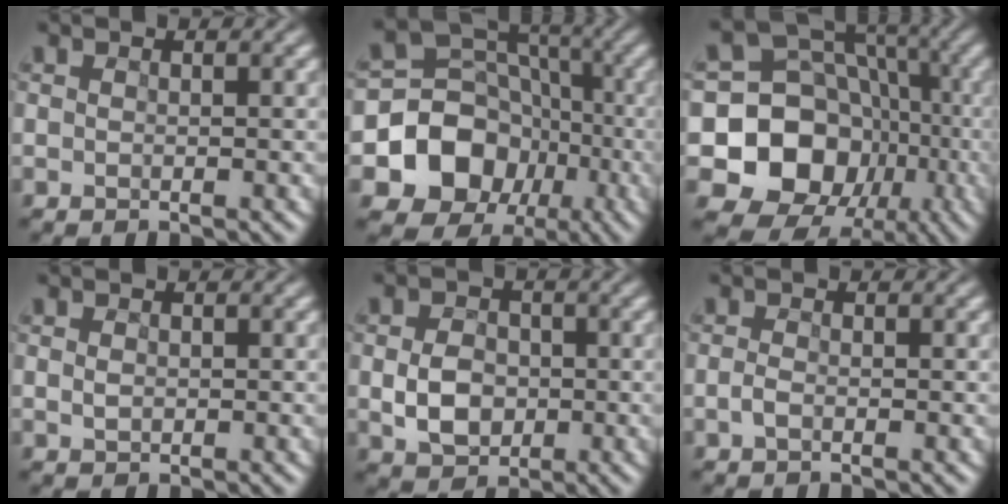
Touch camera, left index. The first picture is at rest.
{"total": 9.9, "force": [-2.9, 8.3, 4.6], "torque": [-0.092, 0.002, -0.053]}
{"total": 13.0, "force": [-2.8, 11.0, 6.2], "torque": [-0.118, -0.009, -0.064]}
{"total": 0.7, "force": [0.0, 0.5, 0.5], "torque": [-0.011, 0.002, 0.005]}
{"total": 3.7, "force": [-0.7, 2.7, 2.4], "torque": [-0.052, 0.002, -0.005]}
{"total": 0.7, "force": [-0.5, 0.0, 0.5], "torque": [-0.016, 0.005, -0.005]}